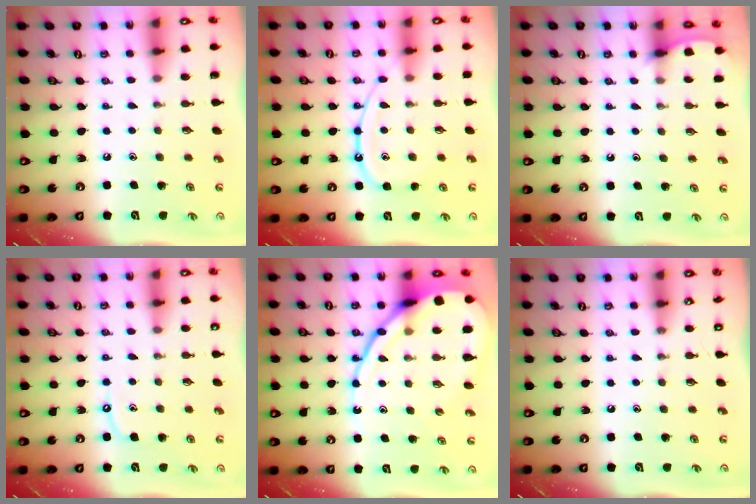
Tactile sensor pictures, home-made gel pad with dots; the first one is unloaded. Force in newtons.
{"total": 11.9, "press": 11.8, "slide": 1.1}
{"total": 2.6, "press": 2.6, "slide": 0.3}
{"total": 4.3, "press": 4.3, "slide": 0.5}
{"total": 15.3, "press": 15.2, "slide": 1.6}
{"total": 0.0}